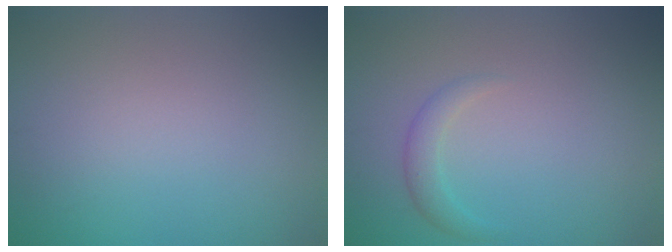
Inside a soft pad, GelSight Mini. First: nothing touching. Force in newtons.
{"total": 1.5, "press": 1.5, "slide": 0.0}